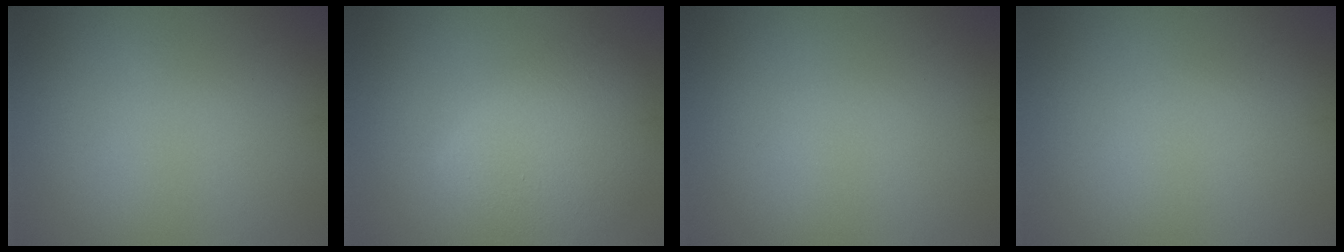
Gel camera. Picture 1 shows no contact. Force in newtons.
{"total": 4.4, "press": 4.4, "slide": 0.1}
{"total": 0.0}
{"total": 0.0}